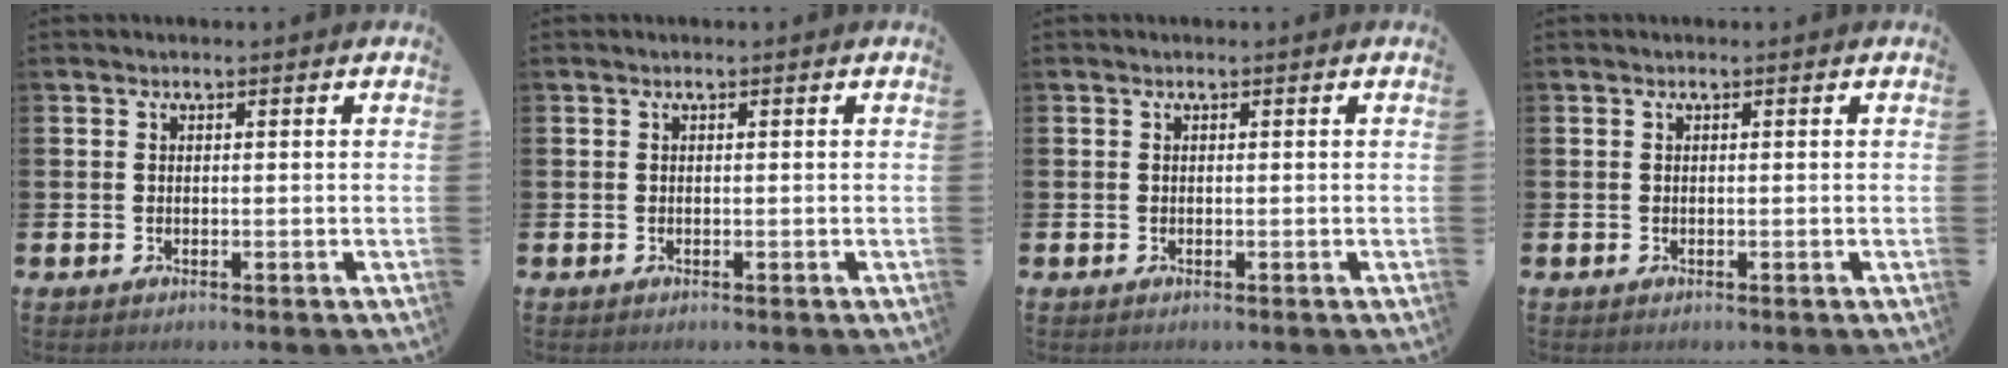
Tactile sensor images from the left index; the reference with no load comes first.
{"total": 0.0}
{"total": 0.0}
{"total": 0.0}